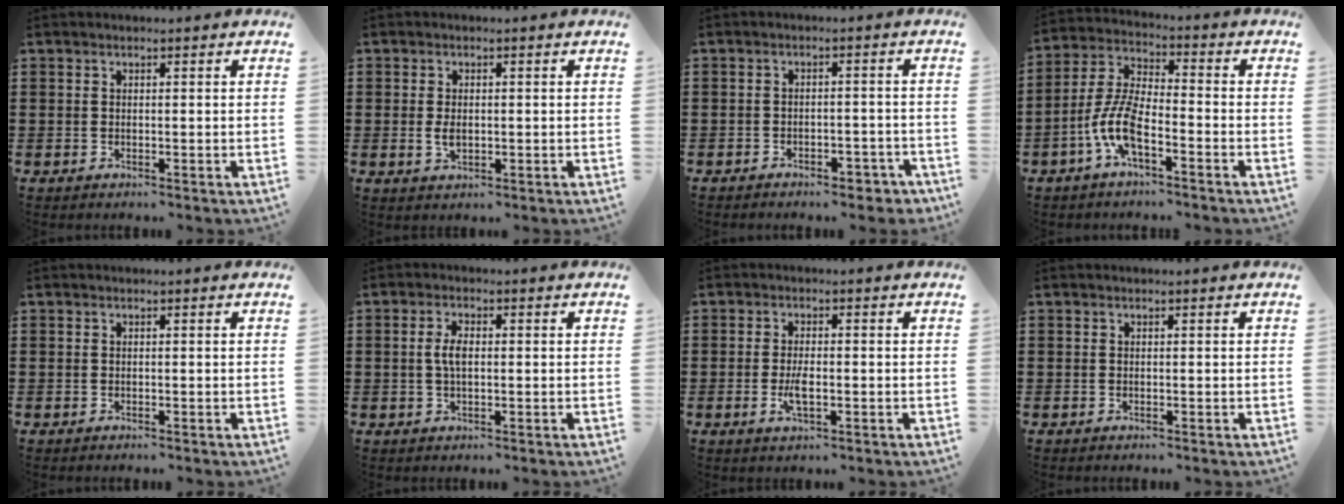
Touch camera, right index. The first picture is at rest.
{"total": 2.3, "force": [-0.1, 1.3, 1.9], "torque": [-0.043, -0.001, -0.003]}
{"total": 2.7, "force": [-2.6, 0.6, 0.6], "torque": [-0.016, 0.000, -0.052]}
{"total": 7.8, "force": [-3.9, 2.3, 6.4], "torque": [-0.162, -0.010, -0.081]}
{"total": 0.0}
{"total": 3.4, "force": [0.2, 1.4, 3.1], "torque": [-0.069, 0.001, -0.001]}
{"total": 3.5, "force": [-0.8, 1.1, 3.3], "torque": [-0.072, -0.007, -0.016]}
{"total": 0.0}